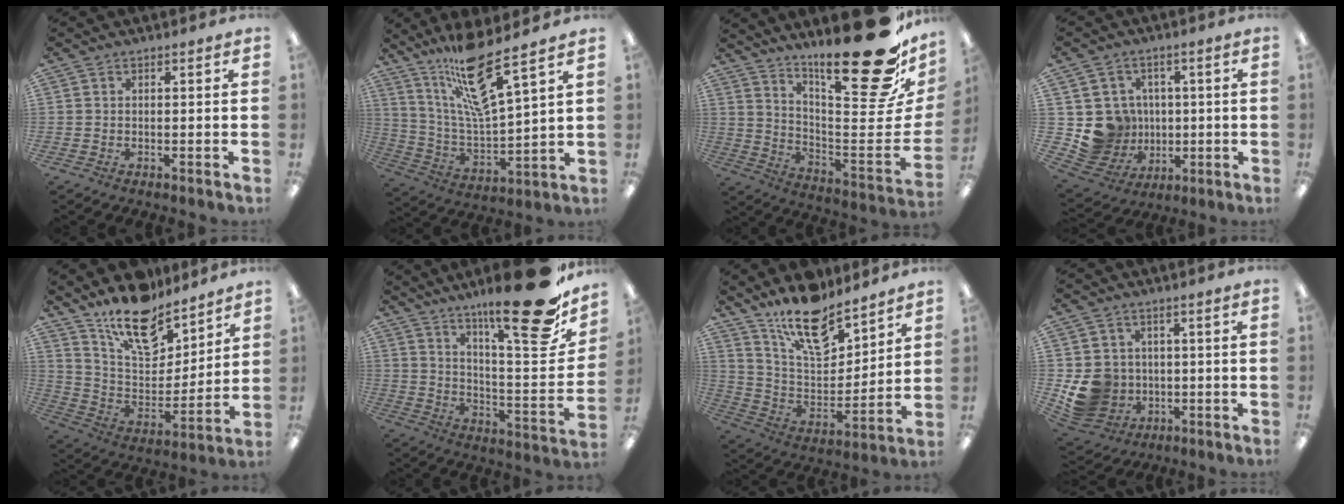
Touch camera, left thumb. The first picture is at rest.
{"total": 17.5, "force": [12.8, 2.9, 11.6], "torque": [-0.218, -0.069, 0.210]}
{"total": 28.3, "force": [19.4, 7.2, 19.3], "torque": [-0.269, -0.138, 0.315]}
{"total": 11.0, "force": [0.3, 10.8, 2.0], "torque": [-0.065, -0.002, 0.024]}
{"total": 17.1, "force": [13.4, 7.7, 7.2], "torque": [-0.134, -0.092, 0.242]}
{"total": 23.2, "force": [17.0, 5.0, 14.9], "torque": [-0.208, -0.130, 0.267]}
{"total": 17.3, "force": [13.2, 7.2, 8.5], "torque": [-0.153, -0.082, 0.234]}
{"total": 9.9, "force": [-0.9, 9.4, 3.1], "torque": [-0.088, 0.009, -0.004]}